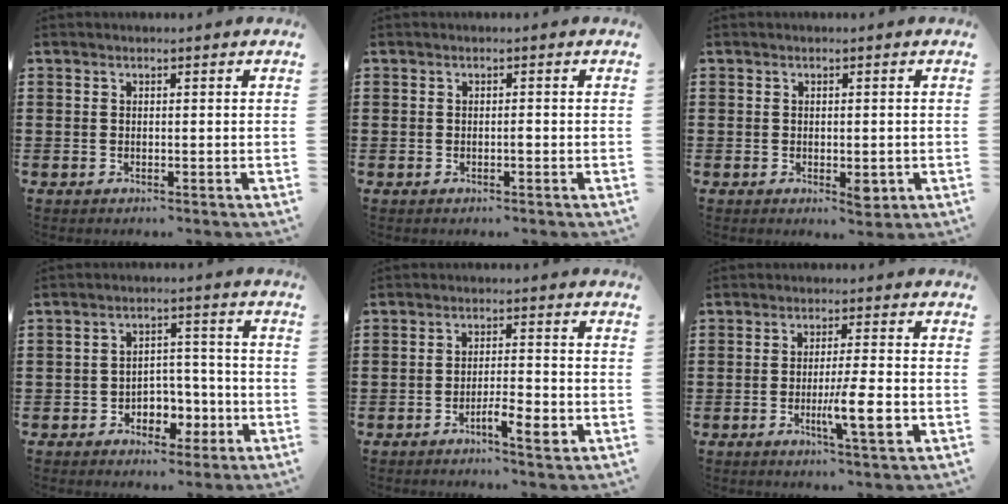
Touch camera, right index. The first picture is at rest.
{"total": 0.7, "force": [-0.4, 0.1, 0.6], "torque": [-0.012, -0.005, -0.006]}
{"total": 2.4, "force": [-0.7, 1.0, 2.0], "torque": [-0.035, 0.001, -0.011]}
{"total": 5.0, "force": [-2.5, 3.6, 2.4], "torque": [-0.036, 0.009, -0.046]}
{"total": 5.1, "force": [-2.8, 1.0, 4.1], "torque": [-0.071, -0.002, -0.050]}
{"total": 7.2, "force": [-2.1, 0.7, 6.9], "torque": [-0.116, -0.011, -0.036]}